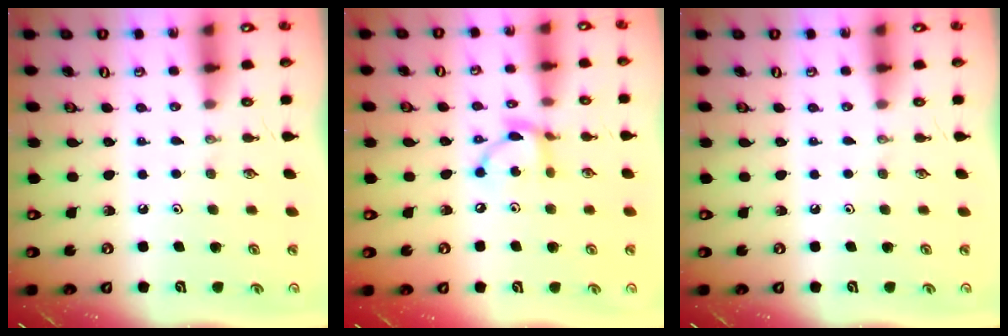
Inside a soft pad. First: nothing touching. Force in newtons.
{"total": 10.0, "press": 10.0, "slide": 0.5}
{"total": 0.0}